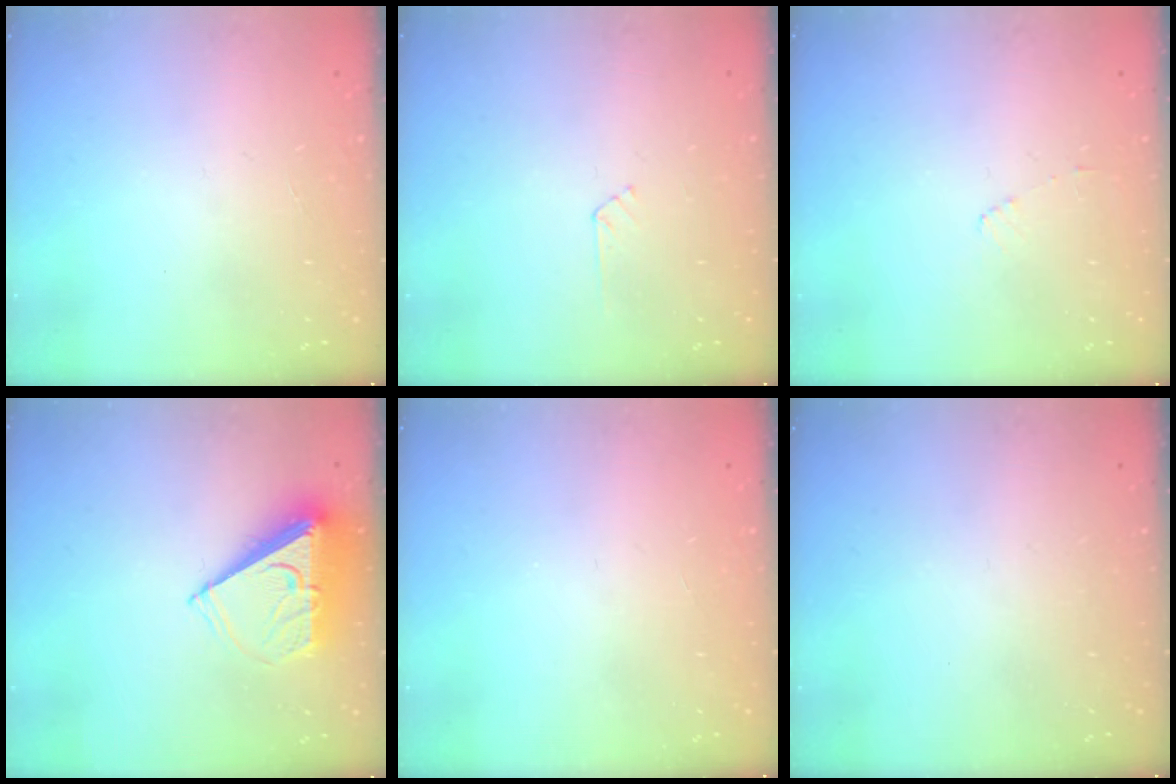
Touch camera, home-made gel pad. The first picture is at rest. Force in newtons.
{"total": 3.0, "press": 3.0, "slide": 0.3}
{"total": 4.0, "press": 3.9, "slide": 0.5}
{"total": 8.3, "press": 8.3, "slide": 0.5}
{"total": 0.0}
{"total": 0.0}